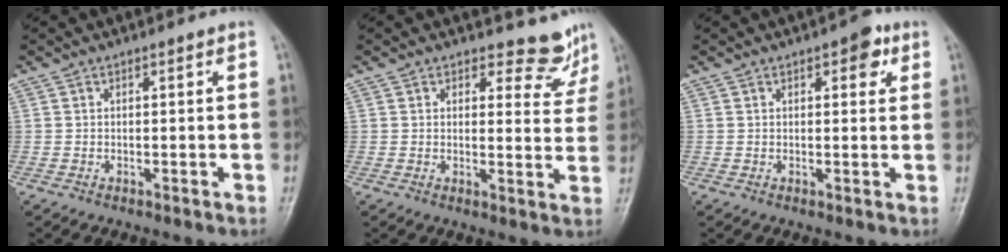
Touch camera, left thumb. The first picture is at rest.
{"total": 5.8, "force": [5.2, 2.5, 0.1], "torque": [0.029, -0.048, 0.051]}
{"total": 4.0, "force": [1.9, 2.0, 2.8], "torque": [-0.017, -0.001, 0.016]}